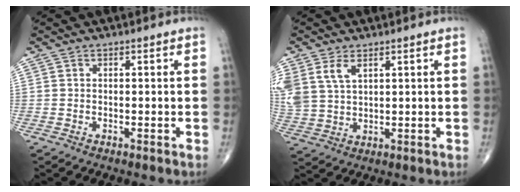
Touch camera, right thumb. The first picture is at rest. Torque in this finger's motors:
{"motor_torque": [0.11, 0.06, 0.66, 0.50, 0.05]}